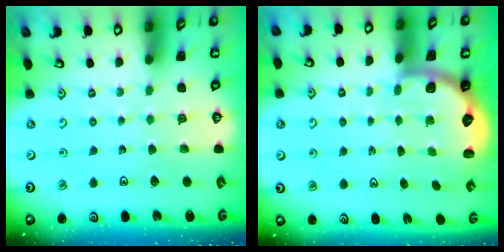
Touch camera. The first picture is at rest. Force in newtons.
{"total": 2.4, "press": 2.1, "slide": 1.3}